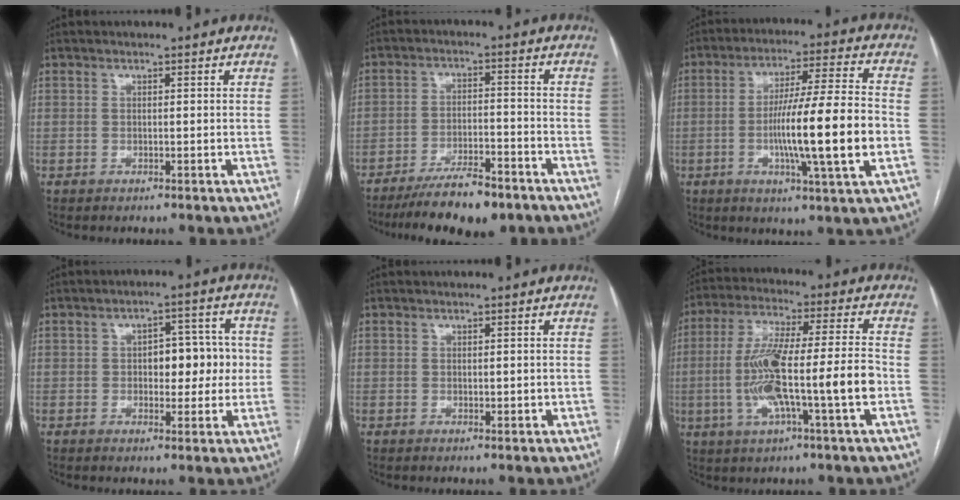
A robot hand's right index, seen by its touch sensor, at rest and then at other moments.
{"total": 11.3, "force": [-8.9, 2.6, 6.5], "torque": [-0.104, -0.009, -0.146]}
{"total": 15.9, "force": [-3.0, -0.3, 15.6], "torque": [-0.266, -0.005, -0.055]}
{"total": 7.5, "force": [0.1, 3.9, 6.4], "torque": [-0.078, 0.027, 0.006]}
{"total": 1.3, "force": [0.1, 0.7, 1.1], "torque": [-0.016, -0.003, 0.005]}
{"total": 15.3, "force": [-3.0, 0.6, 15.0], "torque": [-0.285, 0.007, -0.054]}